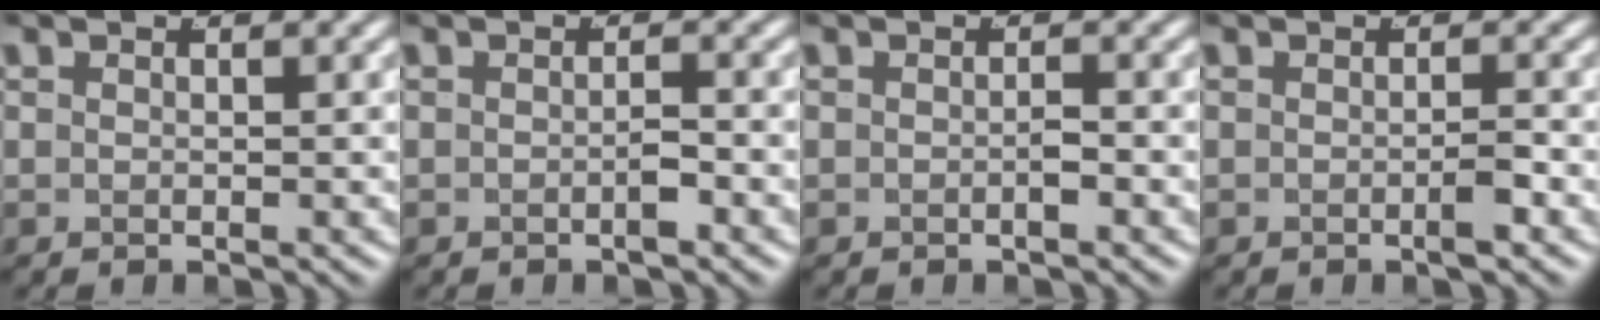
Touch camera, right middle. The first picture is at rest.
{"total": 1.1, "force": [-0.6, 0.0, 0.8], "torque": [-0.010, 0.001, -0.013]}
{"total": 0.7, "force": [-0.5, -0.1, 0.4], "torque": [-0.006, 0.000, -0.009]}
{"total": 1.1, "force": [-0.6, -0.1, 0.9], "torque": [-0.010, 0.002, -0.014]}